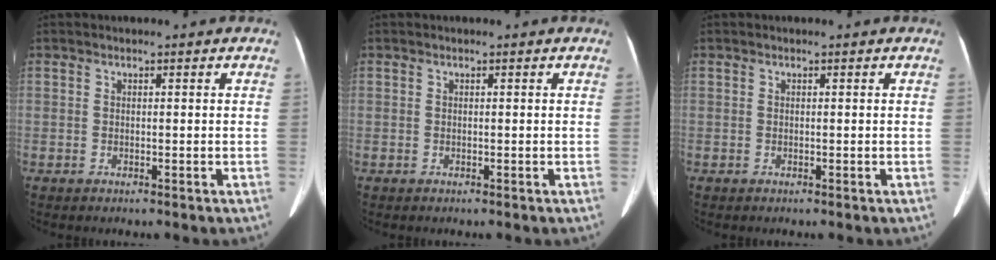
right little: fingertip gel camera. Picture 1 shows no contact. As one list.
[{"total": 0.0}, {"total": 0.0}]